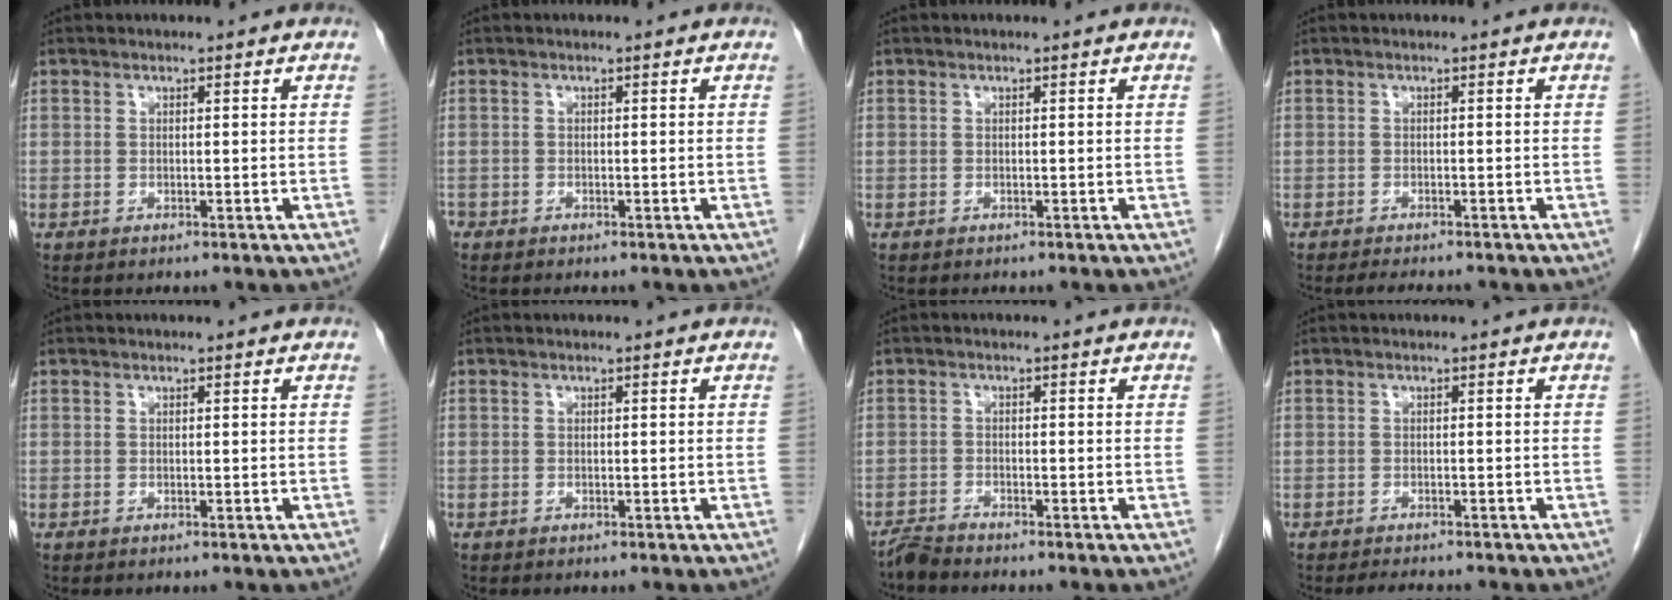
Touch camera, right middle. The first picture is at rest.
{"total": 0.9, "force": [-0.7, 0.5, 0.2], "torque": [-0.006, 0.000, -0.014]}
{"total": 0.0}
{"total": 3.7, "force": [-3.3, 0.6, 1.6], "torque": [-0.023, -0.008, -0.045]}
{"total": 0.0}
{"total": 0.0}
{"total": 2.0, "force": [-1.9, -0.4, 0.2], "torque": [-0.008, -0.009, -0.041]}
{"total": 3.3, "force": [-3.0, 0.5, 1.2], "torque": [-0.019, -0.008, -0.041]}